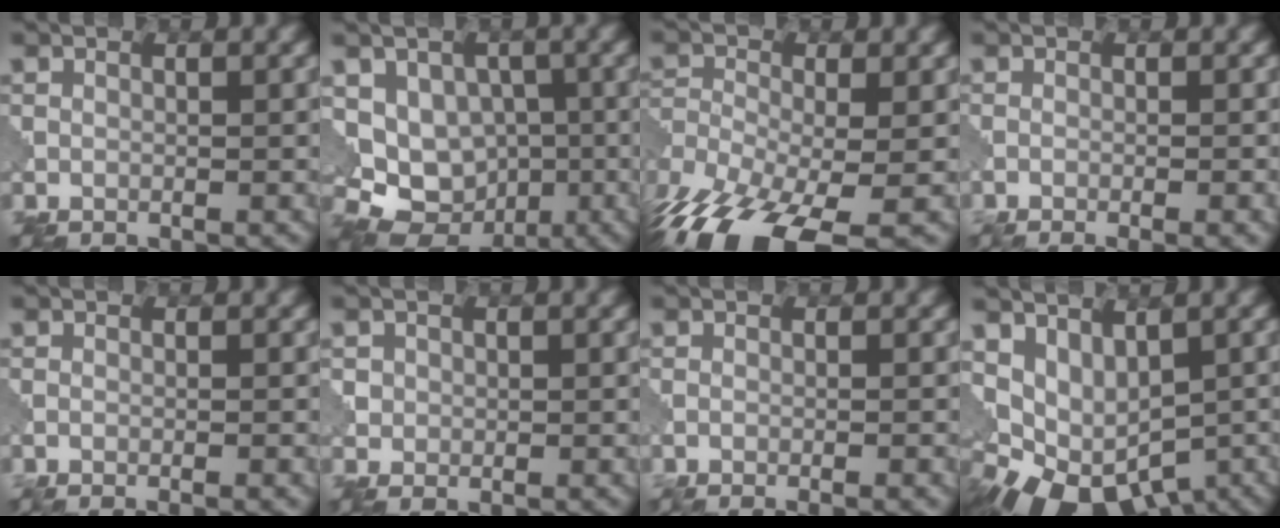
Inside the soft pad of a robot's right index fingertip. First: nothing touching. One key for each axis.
{"total": 7.8, "fx": -1.4, "fy": 6.7, "fz": 3.7, "tx": -0.050, "ty": -0.009, "tz": -0.018}
{"total": 12.1, "fx": -8.7, "fy": 3.9, "fz": 7.5, "tx": -0.168, "ty": -0.024, "tz": -0.138}
{"total": 3.8, "fx": -1.4, "fy": 1.6, "fz": 3.1, "tx": -0.019, "ty": -0.002, "tz": -0.015}
{"total": 2.2, "fx": -0.6, "fy": 1.1, "fz": 1.8, "tx": -0.001, "ty": 0.006, "tz": -0.023}
{"total": 1.2, "fx": 0.3, "fy": 1.1, "fz": -0.2, "tx": 0.002, "ty": -0.001, "tz": 0.011}
{"total": 3.0, "fx": -1.1, "fy": 1.4, "fz": 2.5, "tx": -0.006, "ty": 0.003, "tz": -0.025}
{"total": 6.7, "fx": -2.3, "fy": 4.4, "fz": 4.5, "tx": -0.085, "ty": -0.026, "tz": -0.013}